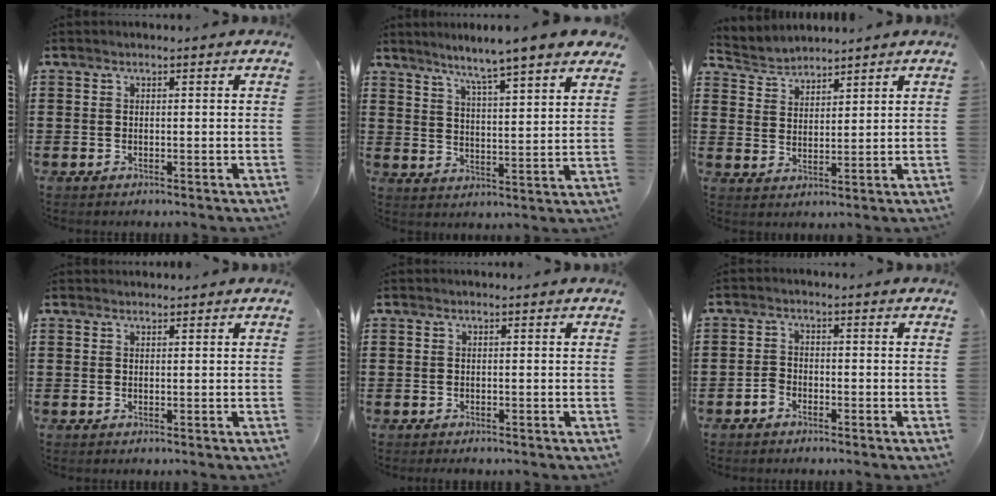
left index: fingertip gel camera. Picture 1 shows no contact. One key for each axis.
{"total": 5.5, "fx": 4.9, "fy": -1.1, "fz": 2.2, "tx": -0.066, "ty": -0.036, "tz": 0.077}
{"total": 3.3, "fx": 3.1, "fy": 0.8, "fz": -0.5, "tx": -0.006, "ty": -0.010, "tz": 0.057}
{"total": 0.7, "fx": 0.7, "fy": 0.0, "fz": 0.0, "tx": -0.003, "ty": 0.000, "tz": 0.014}
{"total": 0.0}
{"total": 1.9, "fx": -1.4, "fy": 1.0, "fz": 0.7, "tx": -0.017, "ty": 0.004, "tz": -0.028}